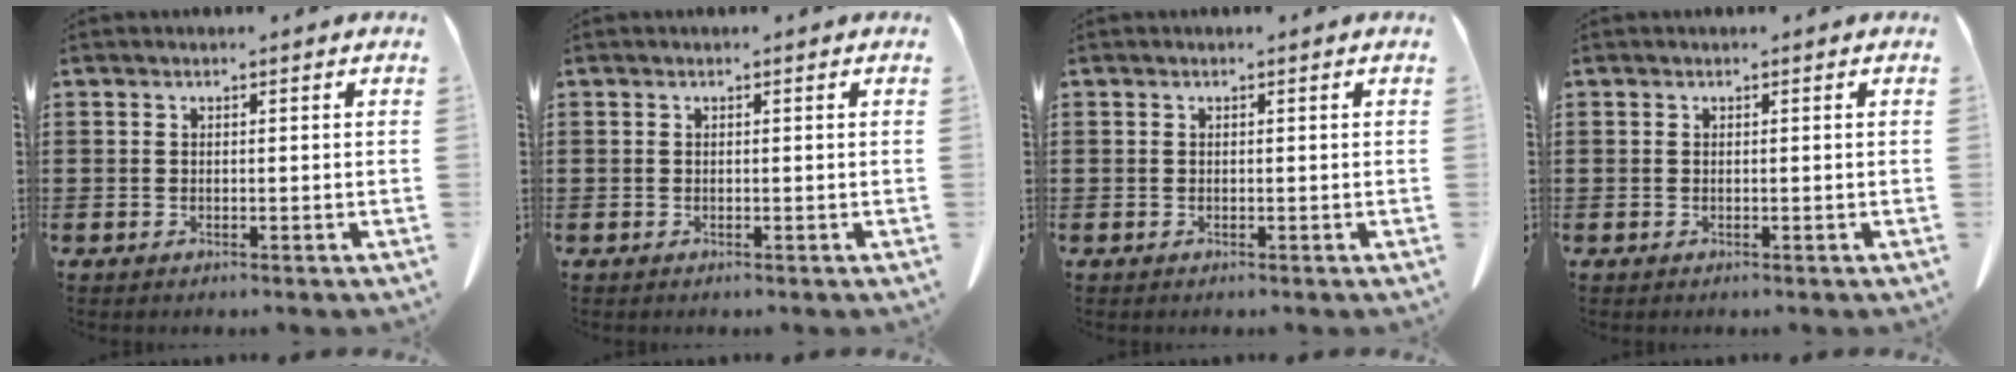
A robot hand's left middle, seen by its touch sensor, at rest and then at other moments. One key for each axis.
{"total": 0.0}
{"total": 0.0}
{"total": 0.0}